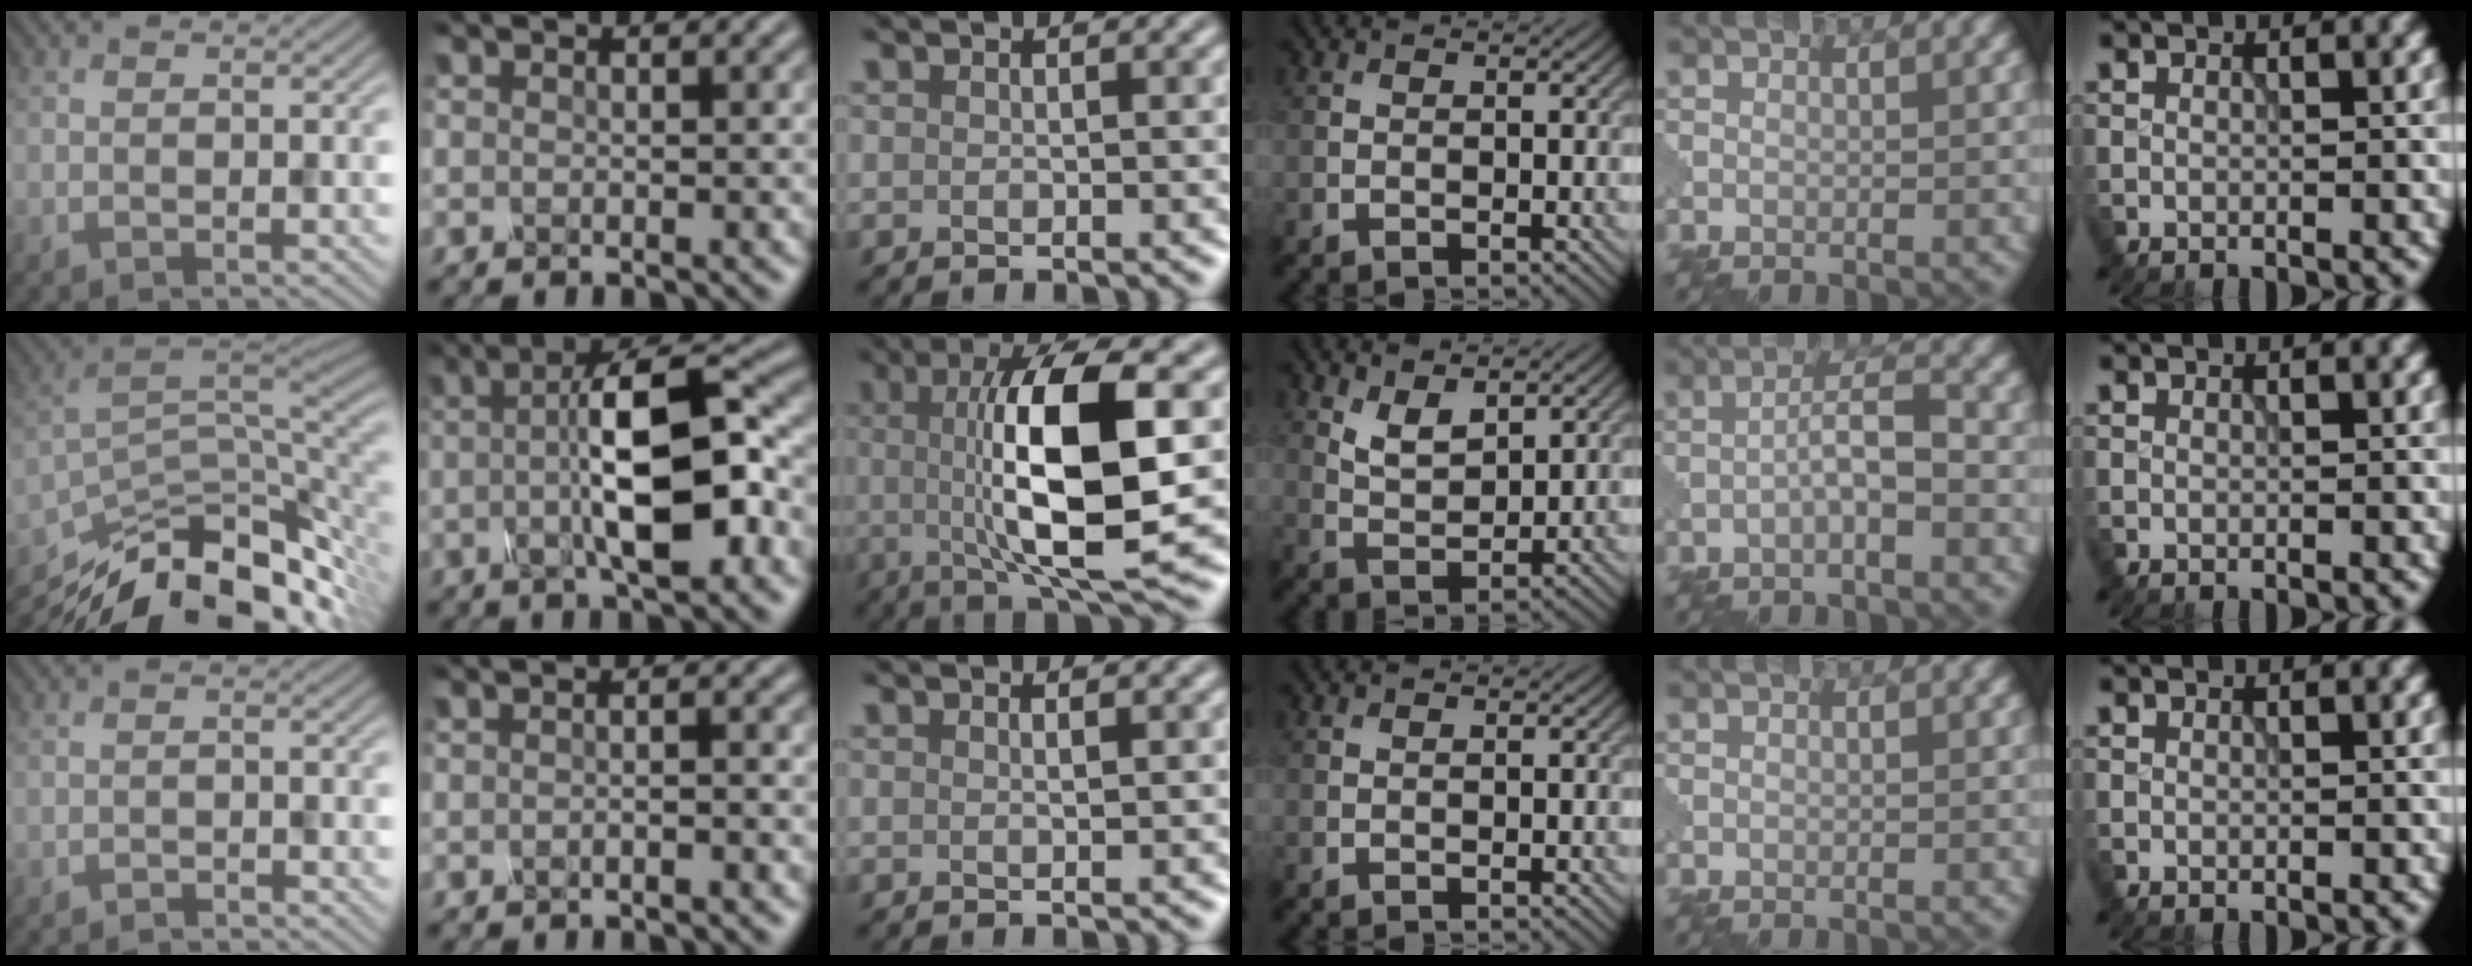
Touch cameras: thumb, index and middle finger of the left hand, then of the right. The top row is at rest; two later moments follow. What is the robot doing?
{"motion": "assemble", "object": "glue stick"}